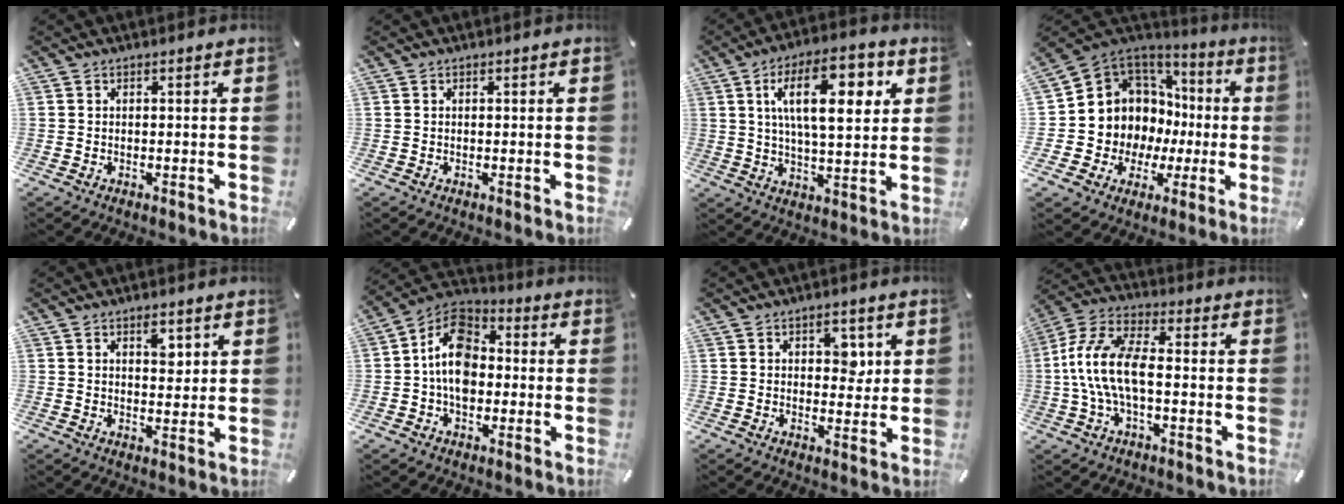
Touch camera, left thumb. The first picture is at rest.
{"total": 0.0}
{"total": 17.2, "force": [6.0, 7.4, 14.4], "torque": [-0.231, -0.001, 0.090]}
{"total": 10.1, "force": [1.8, 9.9, 0.4], "torque": [-0.018, -0.059, 0.059]}
{"total": 4.2, "force": [2.2, 2.3, 2.7], "torque": [-0.019, -0.014, 0.030]}
{"total": 11.6, "force": [-1.2, 8.4, 7.9], "torque": [-0.155, 0.013, -0.025]}
{"total": 5.1, "force": [1.7, 3.3, 3.4], "torque": [-0.027, -0.010, 0.017]}
{"total": 12.2, "force": [-1.8, 5.8, 10.6], "torque": [-0.229, 0.000, -0.034]}